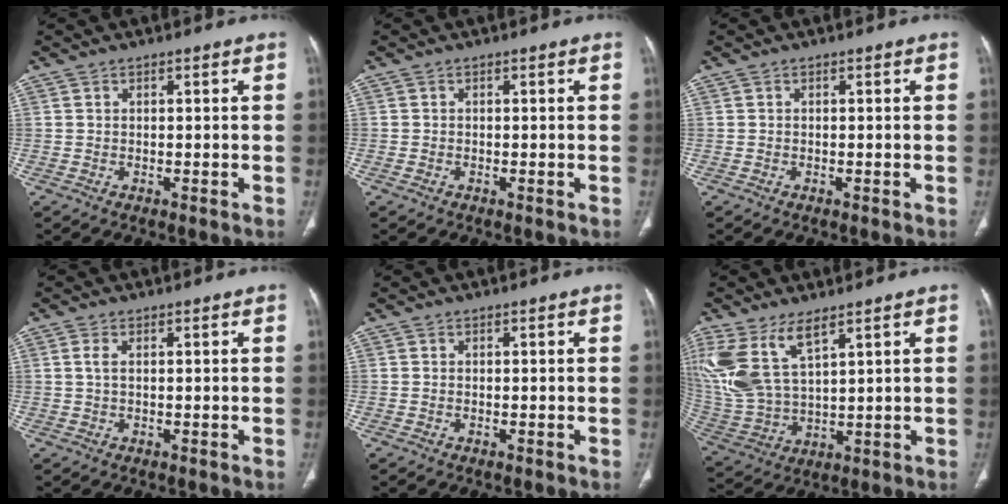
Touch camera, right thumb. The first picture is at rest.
{"total": 0.6, "force": [-0.3, 0.4, 0.4], "torque": [-0.011, 0.003, -0.005]}
{"total": 0.0}
{"total": 1.8, "force": [0.4, 0.8, 1.5], "torque": [-0.043, 0.007, 0.014]}
{"total": 0.0}
{"total": 14.6, "force": [7.6, 6.5, 10.7], "torque": [-0.240, -0.025, 0.172]}